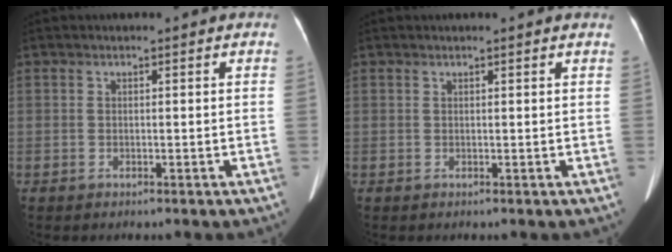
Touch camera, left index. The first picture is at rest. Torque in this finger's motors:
{"motor_torque": [-0.14, -0.07, 0.02, 0.02]}